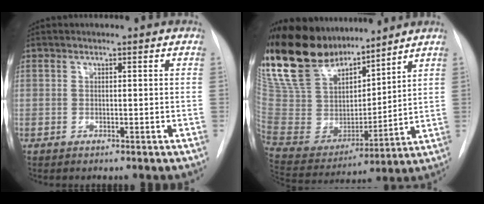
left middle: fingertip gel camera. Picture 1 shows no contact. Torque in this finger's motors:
{"motor_torque": [1.11, -1.02, 1.06, 0.21]}